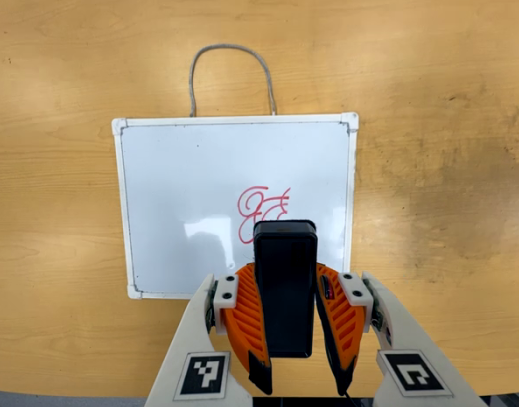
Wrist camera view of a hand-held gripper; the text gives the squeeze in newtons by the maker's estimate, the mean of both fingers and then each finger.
{"total": 9.6, "left": 7.1, "right": 12.1}